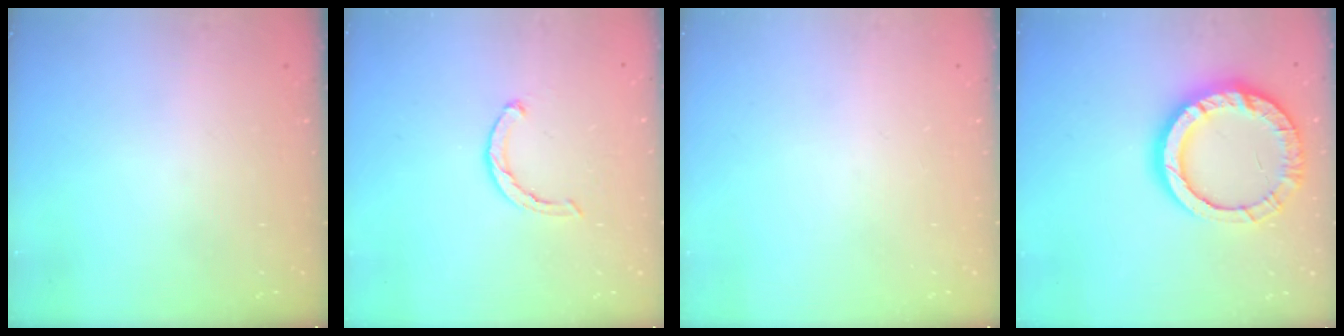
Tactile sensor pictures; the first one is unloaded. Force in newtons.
{"total": 2.7, "press": 2.7, "slide": 0.4}
{"total": 0.0}
{"total": 17.0, "press": 17.0, "slide": 1.3}